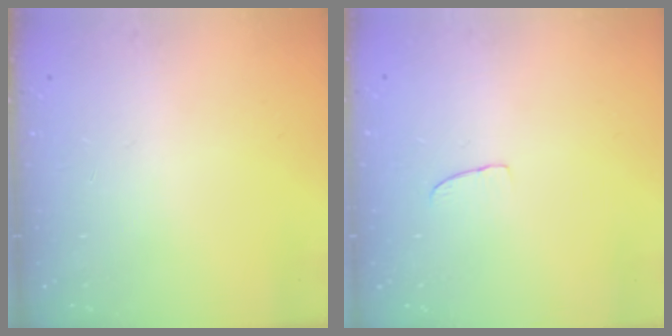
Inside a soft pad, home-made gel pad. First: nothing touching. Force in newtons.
{"total": 2.6, "press": 2.6, "slide": 0.2}